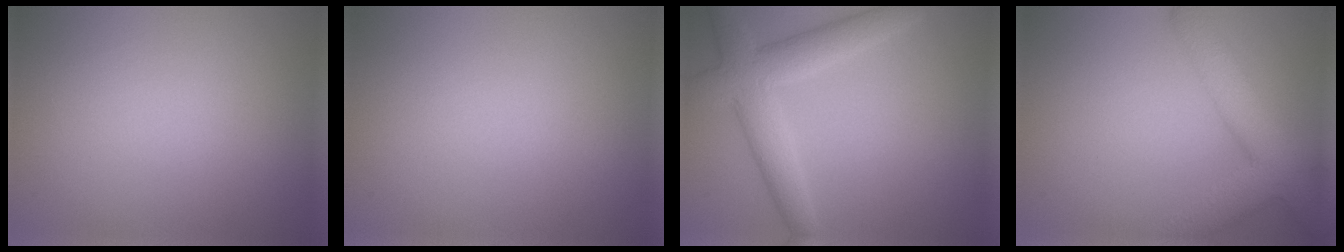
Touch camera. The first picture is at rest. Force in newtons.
{"total": 0.0}
{"total": 5.2, "press": 5.2, "slide": 0.2}
{"total": 5.5, "press": 5.5, "slide": 0.4}